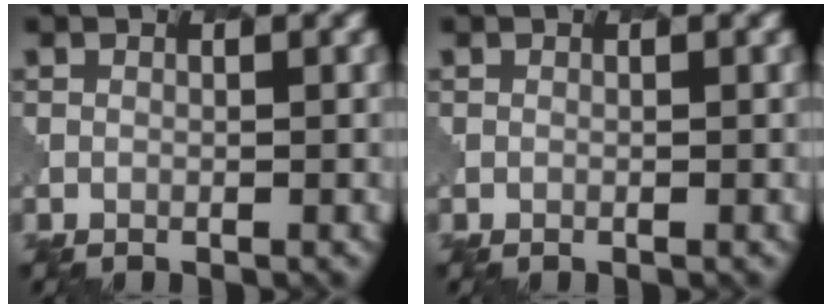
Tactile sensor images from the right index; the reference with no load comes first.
{"total": 0.0}